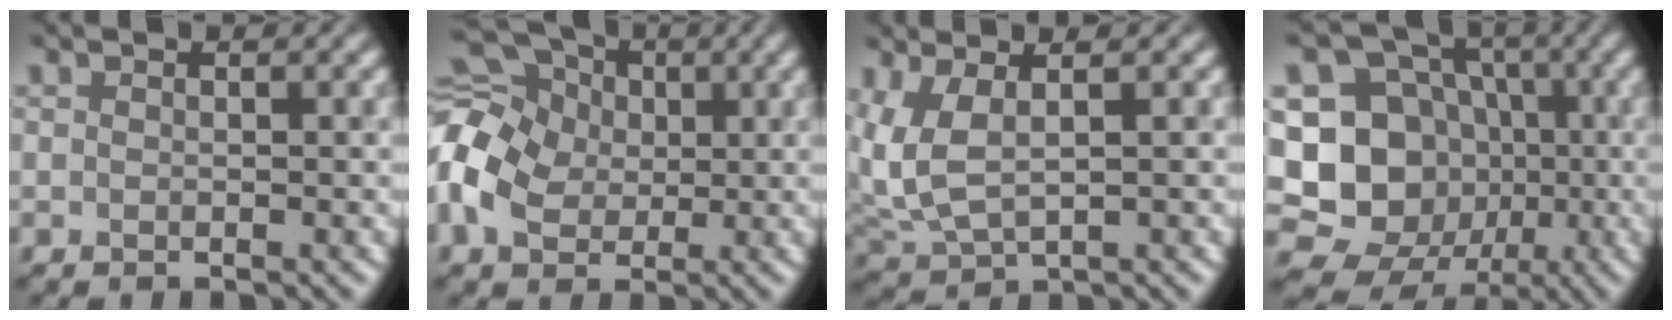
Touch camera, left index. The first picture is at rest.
{"total": 10.8, "force": [1.3, 8.5, 6.6], "torque": [-0.158, 0.018, 0.002]}
{"total": 3.8, "force": [1.1, 1.8, 3.1], "torque": [-0.077, 0.002, 0.033]}
{"total": 13.7, "force": [-1.9, 12.7, 4.7], "torque": [-0.119, 0.014, -0.042]}